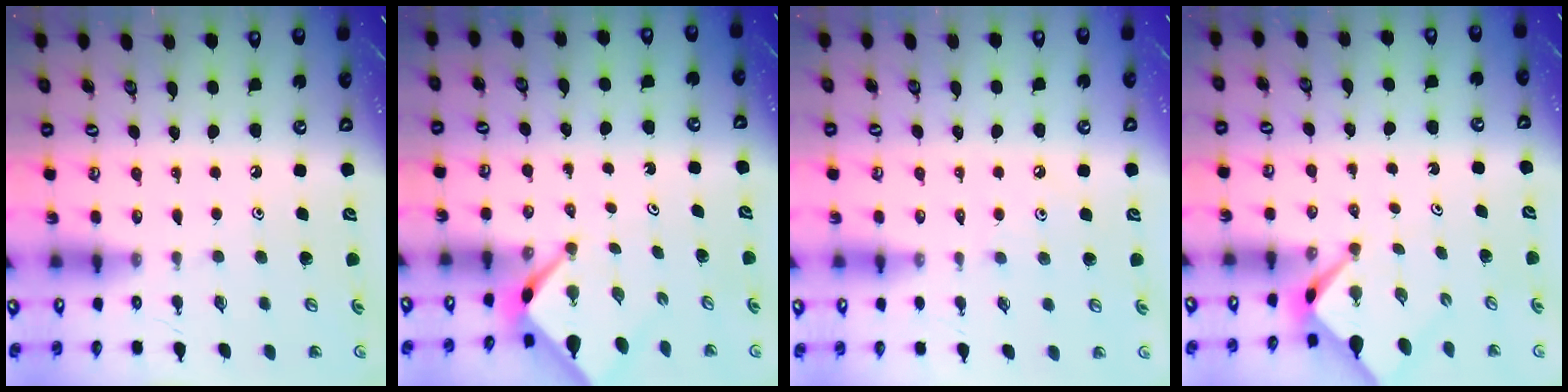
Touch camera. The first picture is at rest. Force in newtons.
{"total": 2.6, "press": 2.6, "slide": 0.3}
{"total": 3.5, "press": 3.4, "slide": 0.6}
{"total": 2.2, "press": 2.2, "slide": 0.1}